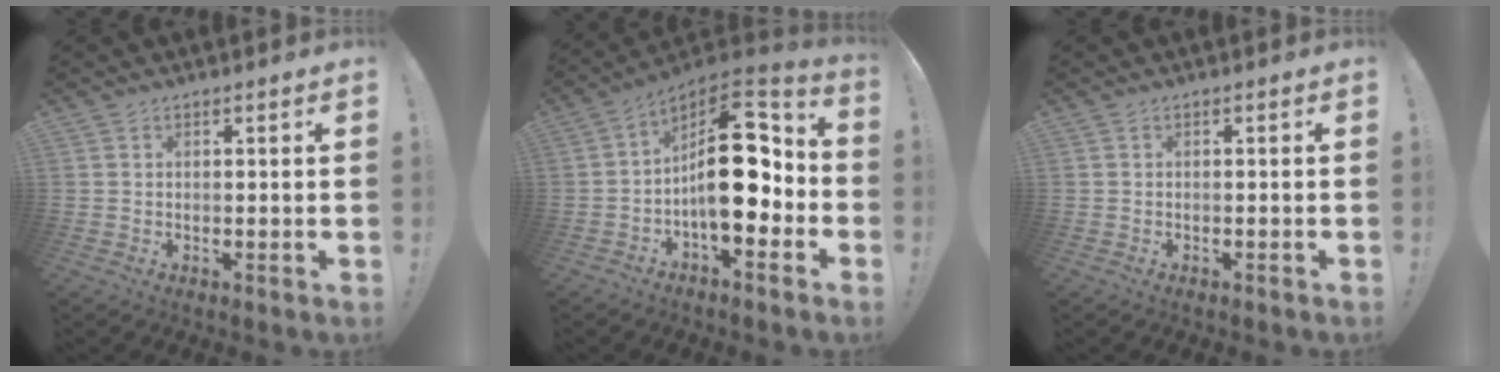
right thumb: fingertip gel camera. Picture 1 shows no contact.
{"total": 20.5, "force": [-0.2, 10.0, 17.9], "torque": [-0.279, 0.011, 0.004]}
{"total": 0.8, "force": [-0.7, -0.3, 0.2], "torque": [-0.003, -0.001, -0.013]}